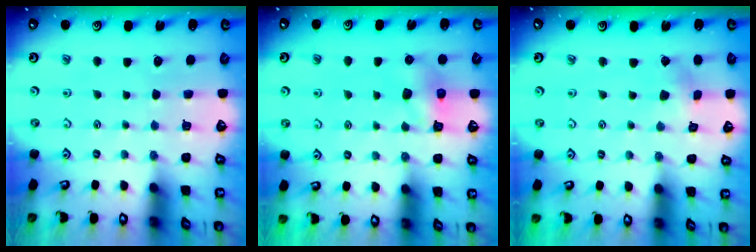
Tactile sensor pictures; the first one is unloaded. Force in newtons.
{"total": 6.8, "press": 6.8, "slide": 0.2}
{"total": 2.4, "press": 2.4, "slide": 0.3}